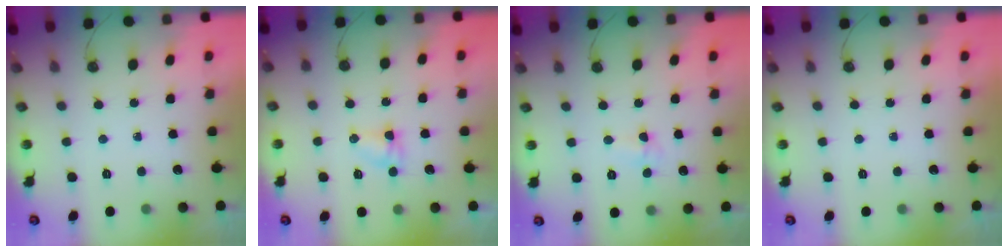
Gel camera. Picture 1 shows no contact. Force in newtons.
{"total": 3.6, "press": 3.2, "slide": 1.6}
{"total": 3.0, "press": 2.9, "slide": 0.7}
{"total": 0.0}